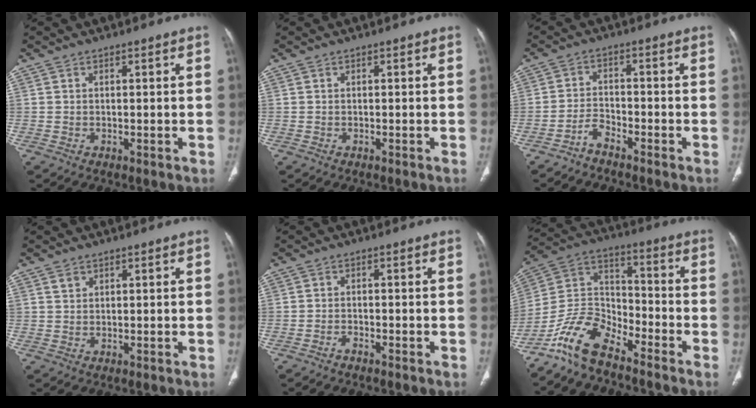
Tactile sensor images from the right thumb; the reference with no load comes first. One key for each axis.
{"total": 0.0}
{"total": 2.9, "fx": -2.7, "fy": 0.6, "fz": 1.0, "tx": -0.020, "ty": 0.019, "tz": -0.053}
{"total": 1.4, "fx": 1.0, "fy": 0.9, "fz": 0.5, "tx": -0.004, "ty": 0.000, "tz": 0.019}
{"total": 1.0, "fx": -0.9, "fy": 0.2, "fz": 0.4, "tx": -0.011, "ty": 0.009, "tz": -0.016}
{"total": 11.2, "fx": -9.0, "fy": 4.2, "fz": 5.1, "tx": -0.094, "ty": 0.080, "tz": -0.182}